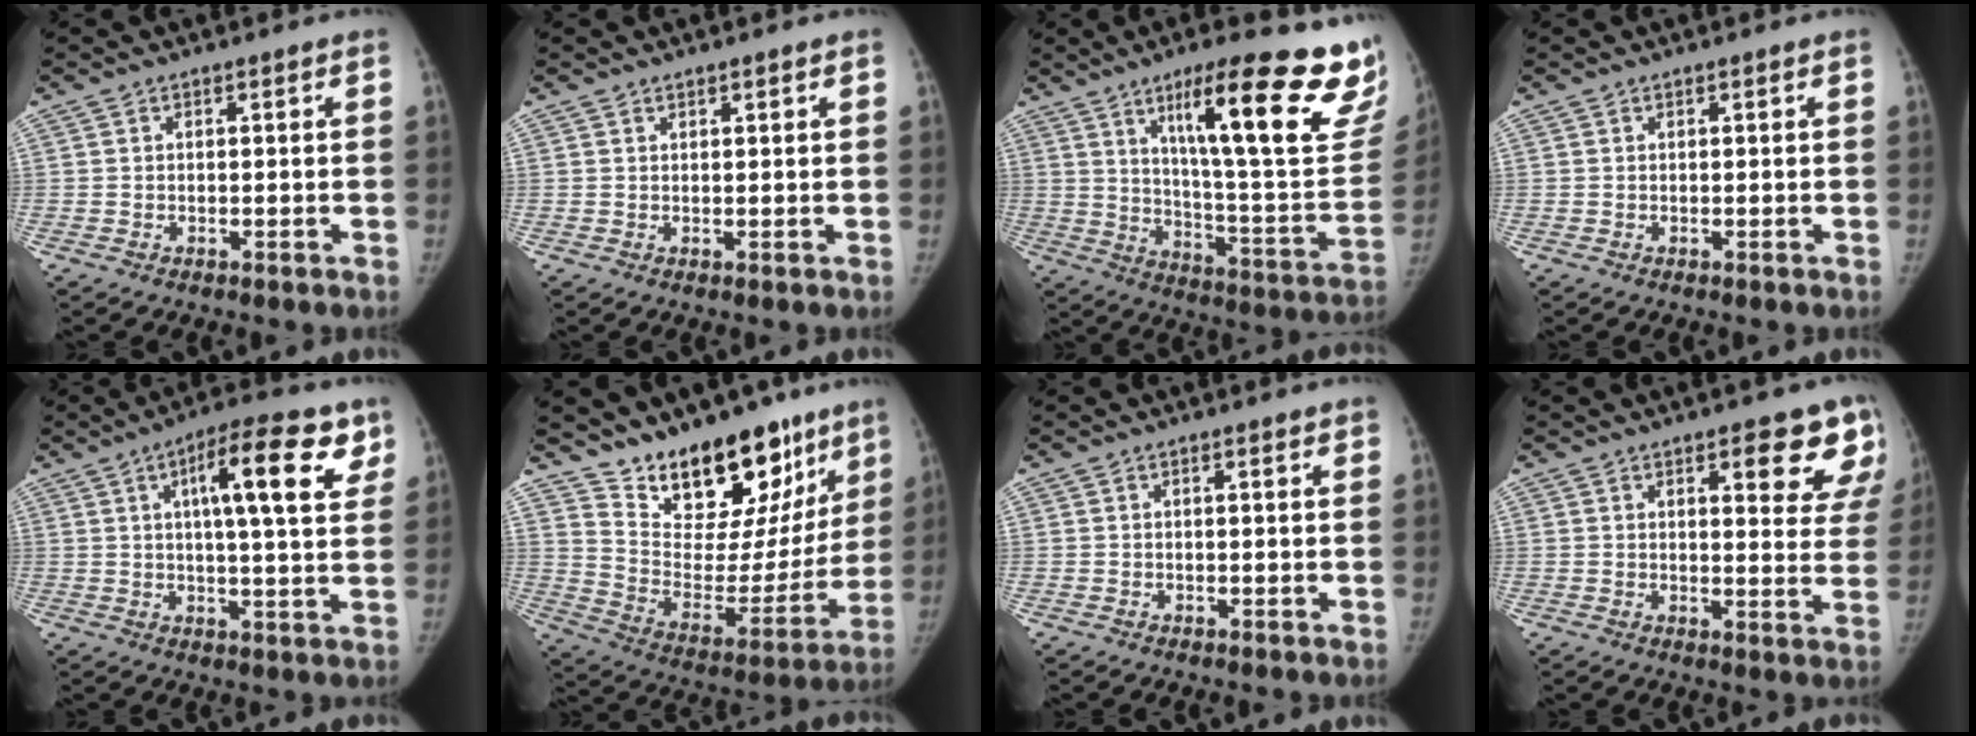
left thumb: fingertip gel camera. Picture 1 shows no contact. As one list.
[{"total": 0.8, "force": [0.7, 0.3, 0.3], "torque": [-0.001, -0.004, 0.010]}, {"total": 28.6, "force": [17.1, 5.0, 22.4], "torque": [-0.262, -0.073, 0.252]}, {"total": 0.0}, {"total": 15.0, "force": [6.1, 4.3, 13.0], "torque": [-0.163, -0.010, 0.081]}, {"total": 23.5, "force": [17.1, 11.1, 11.8], "torque": [-0.118, -0.101, 0.269]}, {"total": 0.8, "force": [0.4, 0.2, 0.7], "torque": [-0.010, 0.000, 0.004]}, {"total": 12.4, "force": [7.1, 4.6, 9.1], "torque": [-0.064, -0.036, 0.079]}]